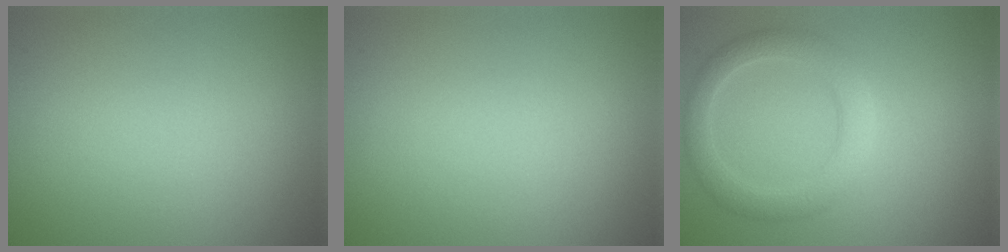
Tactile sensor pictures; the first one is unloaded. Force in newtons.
{"total": 0.0}
{"total": 3.3, "press": 3.3, "slide": 0.1}